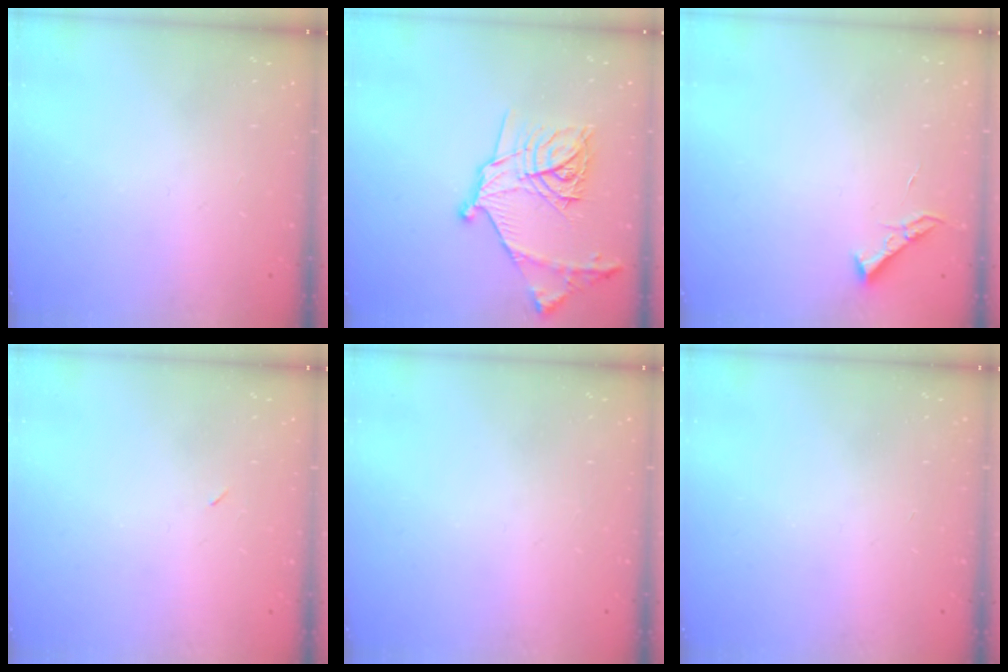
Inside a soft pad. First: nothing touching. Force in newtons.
{"total": 21.1, "press": 21.0, "slide": 1.2}
{"total": 4.3, "press": 4.2, "slide": 0.7}
{"total": 2.2, "press": 1.8, "slide": 1.2}
{"total": 0.0}
{"total": 0.0}